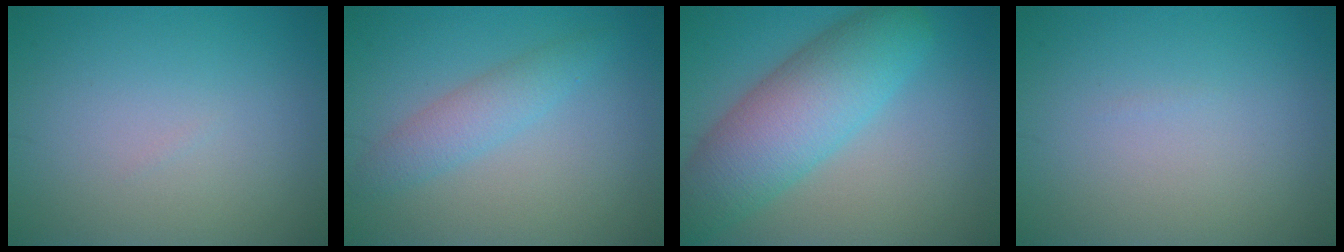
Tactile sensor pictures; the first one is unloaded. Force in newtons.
{"total": 2.7, "press": 2.7, "slide": 0.1}
{"total": 8.2, "press": 8.2, "slide": 0.3}
{"total": 0.0}